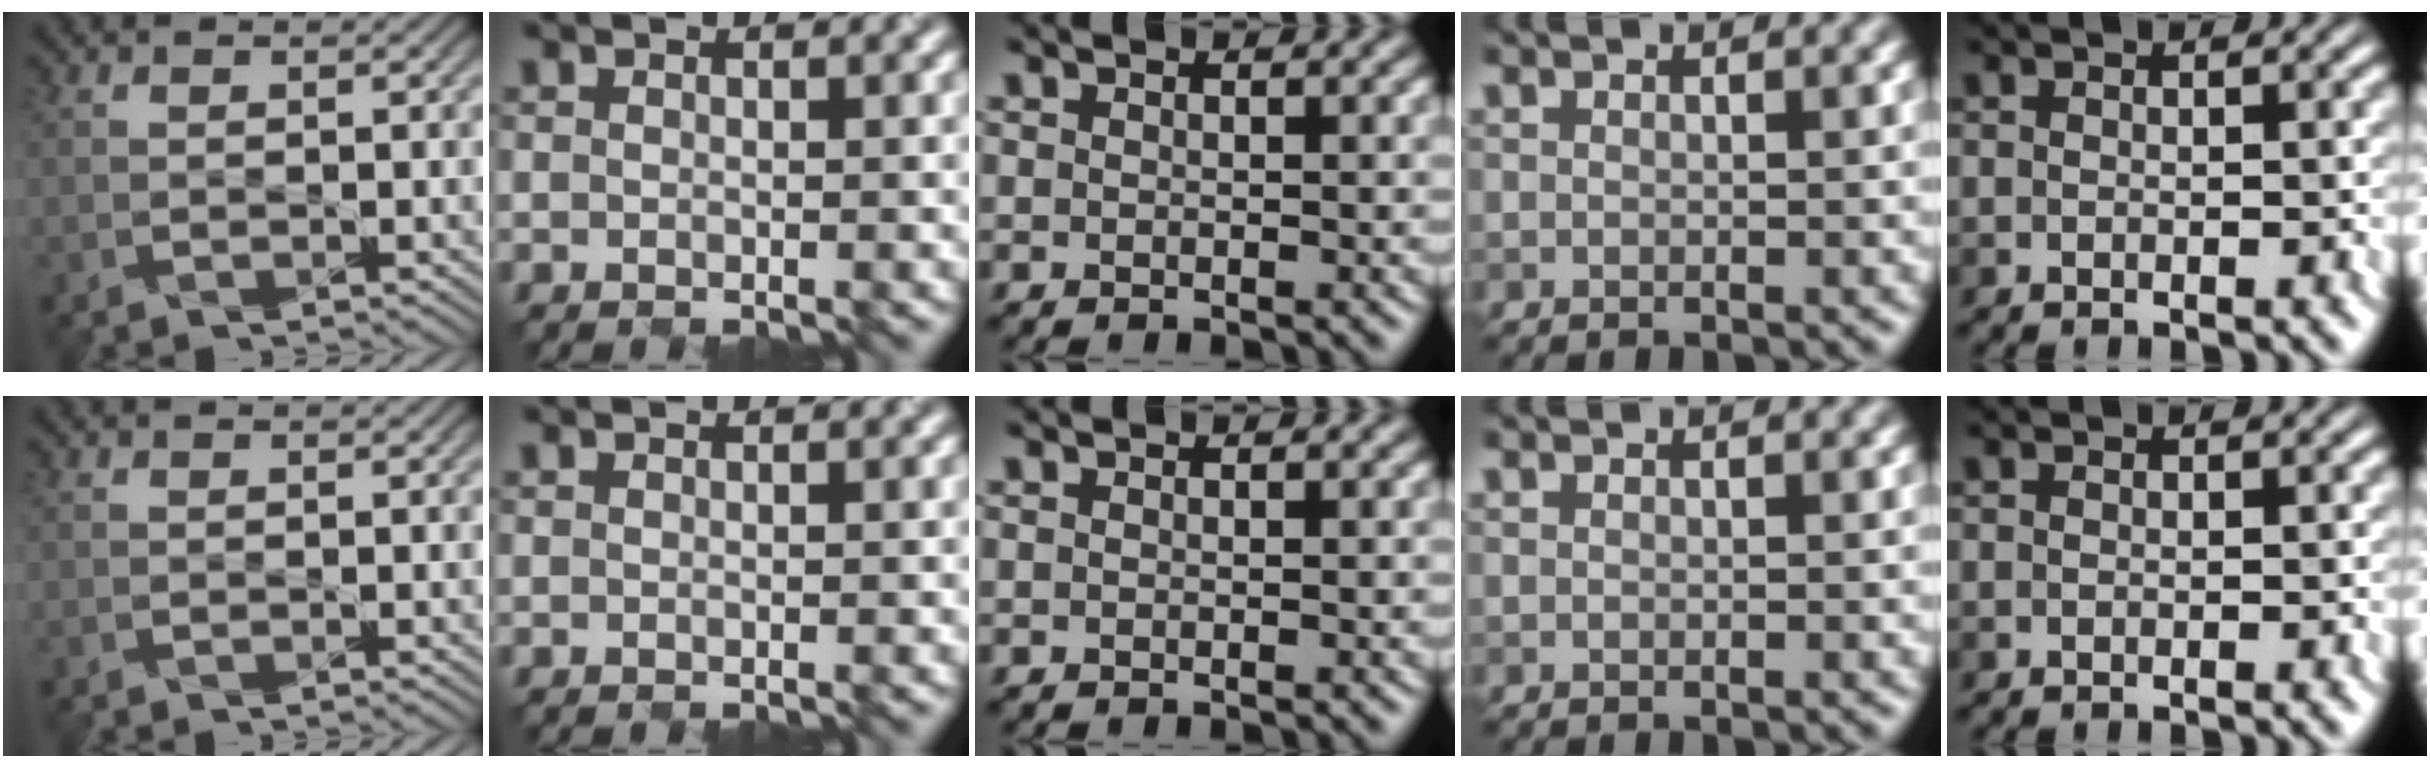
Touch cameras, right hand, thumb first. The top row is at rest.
{}